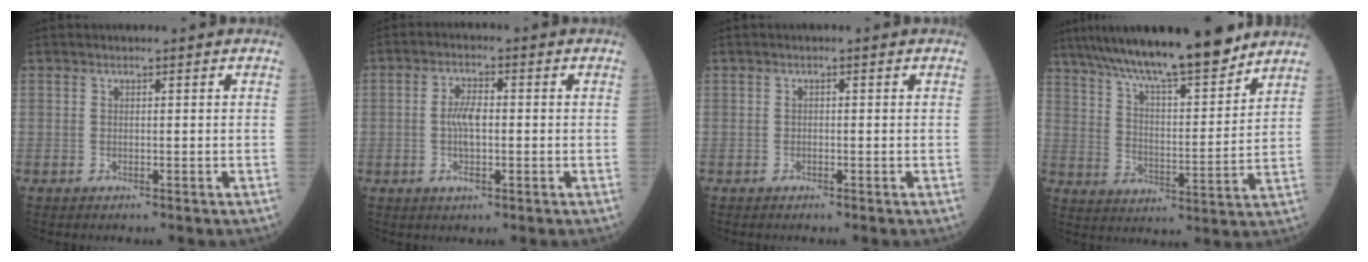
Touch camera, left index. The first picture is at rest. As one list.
[{"total": 4.6, "force": [-0.4, 1.7, 4.3], "torque": [-0.093, 0.004, -0.010]}, {"total": 0.0}, {"total": 18.2, "force": [15.3, 2.0, 9.7], "torque": [-0.163, 0.009, 0.250]}]